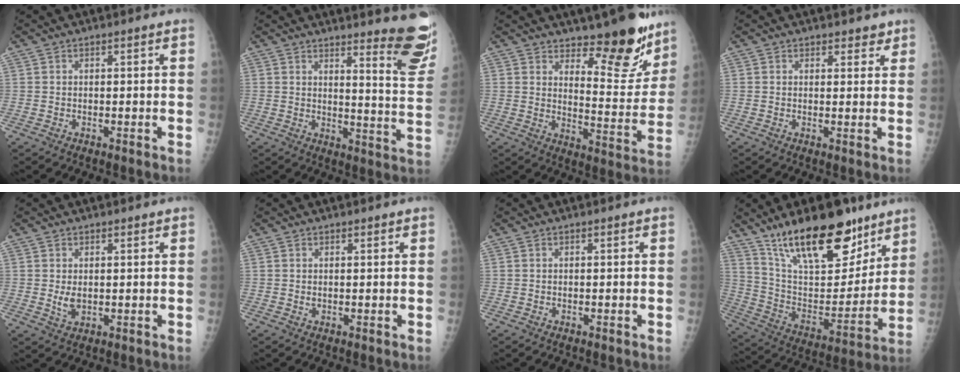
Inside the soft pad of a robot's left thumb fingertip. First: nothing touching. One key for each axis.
{"total": 13.1, "fx": 10.4, "fy": 1.3, "fz": 7.8, "tx": -0.076, "ty": -0.105, "tz": 0.121}
{"total": 13.1, "fx": 10.3, "fy": 4.5, "fz": 6.7, "tx": -0.042, "ty": -0.094, "tz": 0.151}
{"total": 2.2, "fx": 1.7, "fy": 1.3, "fz": 0.5, "tx": 0.016, "ty": -0.009, "tz": 0.017}
{"total": 2.7, "fx": 0.6, "fy": 1.8, "fz": 1.9, "tx": -0.029, "ty": -0.009, "tz": 0.016}
{"total": 0.8, "fx": 0.5, "fy": 0.5, "fz": 0.3, "tx": 0.001, "ty": -0.004, "tz": 0.007}
{"total": 0.0}
{"total": 24.9, "fx": 17.2, "fy": 9.8, "fz": 15.1, "tx": -0.201, "ty": -0.073, "tz": 0.292}